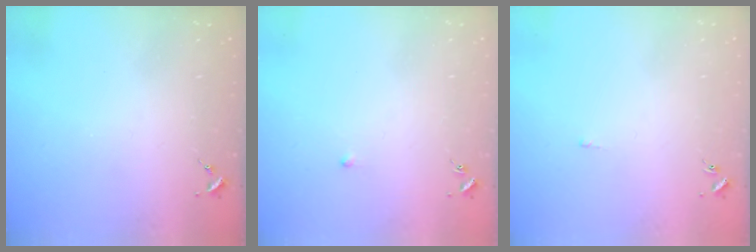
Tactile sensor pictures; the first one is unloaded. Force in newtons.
{"total": 2.6, "press": 2.5, "slide": 0.6}
{"total": 2.0, "press": 1.9, "slide": 0.4}